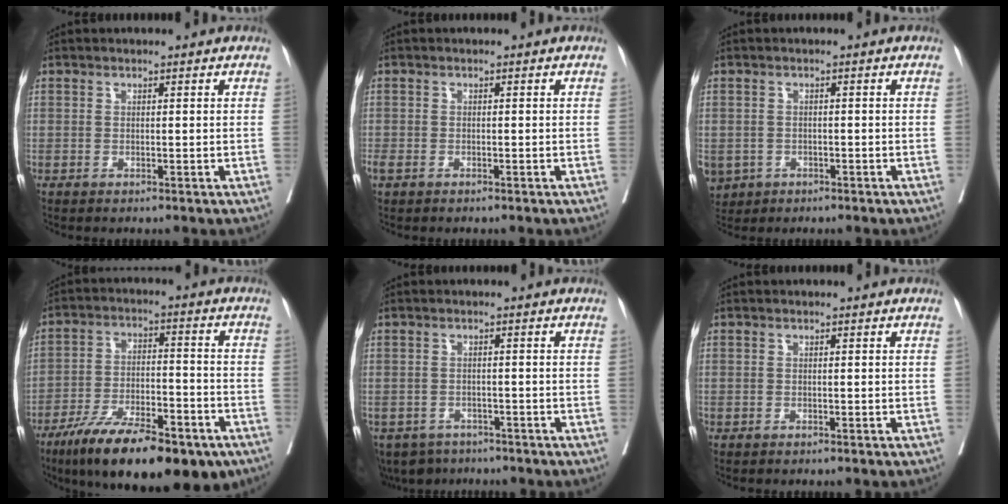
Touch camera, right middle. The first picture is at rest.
{"total": 1.6, "force": [-0.9, 0.6, 1.1], "torque": [-0.039, 0.002, -0.014]}
{"total": 6.7, "force": [-3.3, 5.5, 2.1], "torque": [-0.062, -0.003, -0.048]}
{"total": 19.2, "force": [-13.1, 5.5, 12.9], "torque": [-0.184, -0.010, -0.213]}
{"total": 5.6, "force": [-4.3, 3.4, 1.1], "torque": [-0.013, 0.000, -0.066]}
{"total": 0.0}